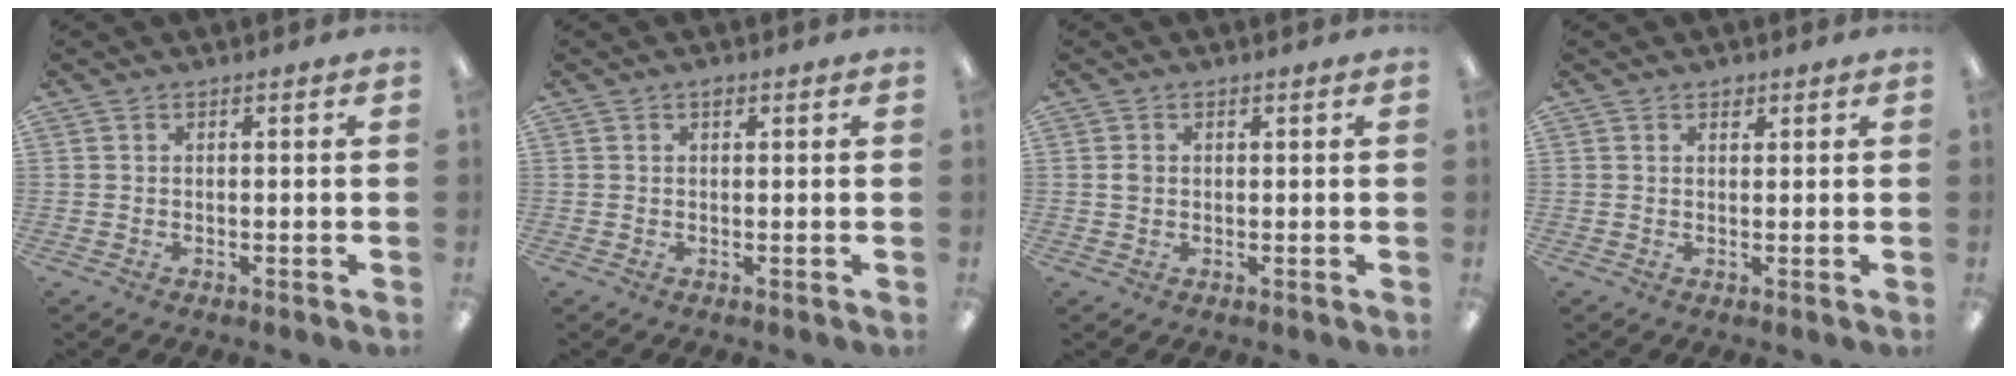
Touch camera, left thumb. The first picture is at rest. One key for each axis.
{"total": 1.1, "fx": 0.6, "fy": 0.6, "fz": 0.7, "tx": -0.007, "ty": 0.000, "tz": 0.008}
{"total": 1.4, "fx": 0.3, "fy": 1.2, "fz": 0.7, "tx": -0.014, "ty": 0.006, "tz": 0.004}
{"total": 1.5, "fx": 1.1, "fy": 0.9, "fz": 0.5, "tx": -0.002, "ty": -0.002, "tz": 0.018}